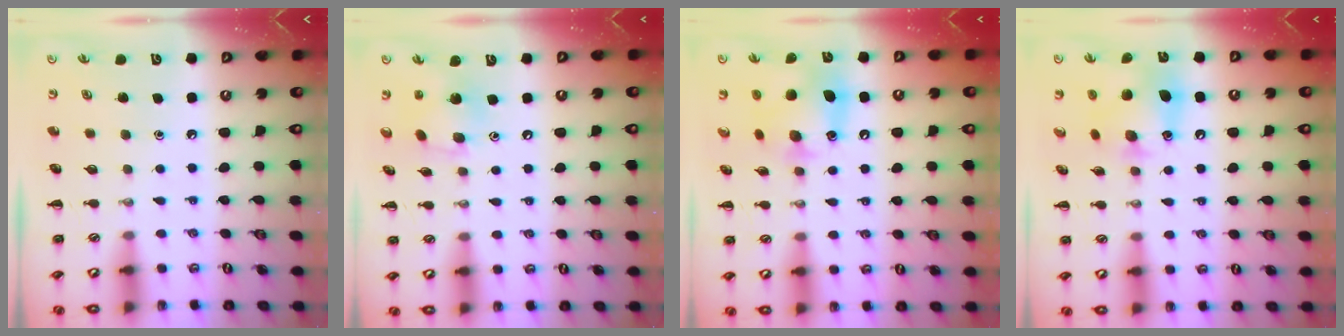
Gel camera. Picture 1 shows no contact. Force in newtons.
{"total": 9.3, "press": 9.0, "slide": 2.2}
{"total": 12.1, "press": 11.9, "slide": 1.6}
{"total": 11.8, "press": 11.7, "slide": 1.6}